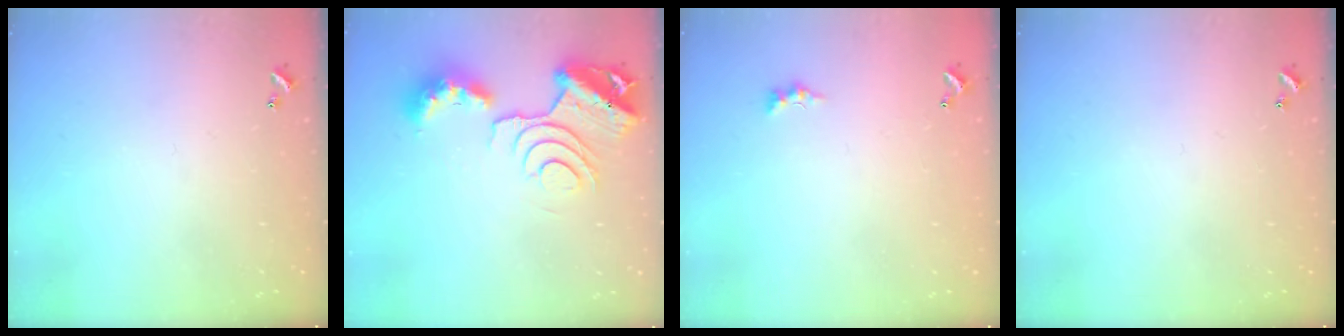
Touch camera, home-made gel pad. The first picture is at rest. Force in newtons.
{"total": 12.7, "press": 12.7, "slide": 0.4}
{"total": 0.0}
{"total": 0.0}